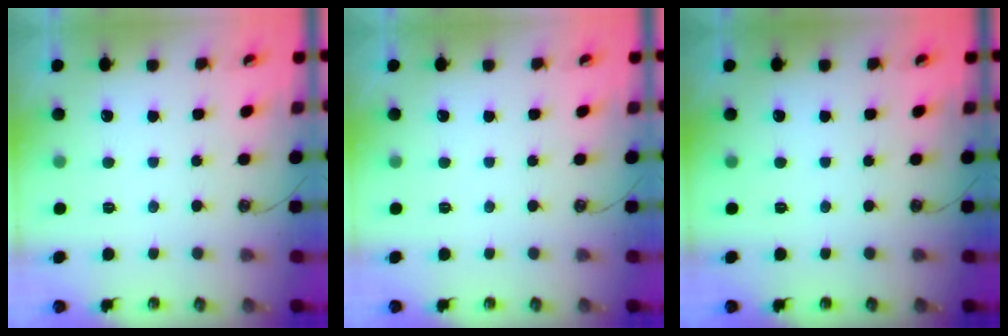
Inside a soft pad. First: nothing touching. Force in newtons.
{"total": 0.0}
{"total": 0.0}